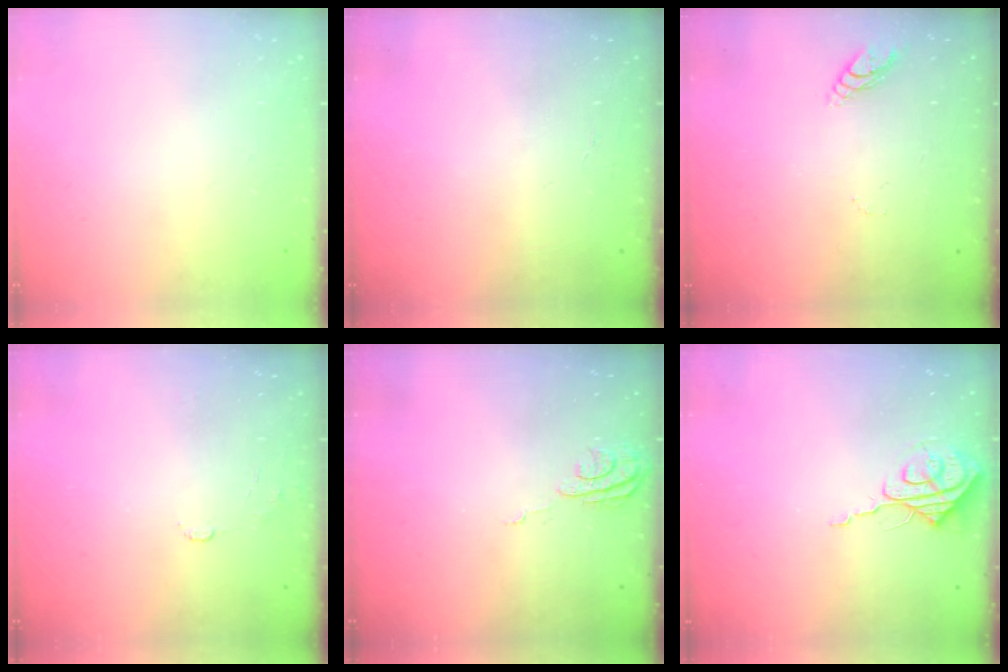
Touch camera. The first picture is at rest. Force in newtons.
{"total": 1.1, "press": 1.1, "slide": 0.2}
{"total": 3.7, "press": 3.7, "slide": 0.4}
{"total": 4.6, "press": 4.6, "slide": 0.5}
{"total": 5.7, "press": 5.7, "slide": 0.6}
{"total": 8.0, "press": 8.0, "slide": 0.3}